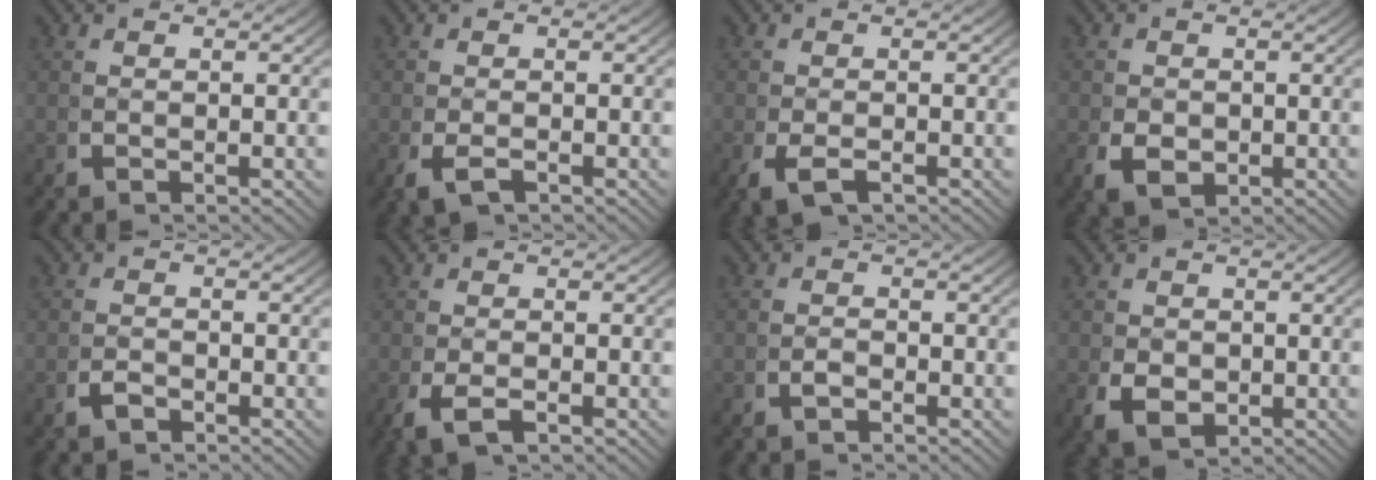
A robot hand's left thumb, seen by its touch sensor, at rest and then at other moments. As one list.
[{"total": 1.8, "force": [-1.1, 0.9, 1.1], "torque": [-0.034, -0.011, -0.010]}, {"total": 2.4, "force": [-1.4, 1.3, 1.4], "torque": [-0.041, -0.014, -0.016]}, {"total": 3.4, "force": [-0.7, 2.6, 2.1], "torque": [-0.045, -0.020, -0.002]}, {"total": 1.4, "force": [-1.2, 0.5, 0.4], "torque": [-0.011, -0.006, -0.021]}, {"total": 2.3, "force": [-1.2, 1.2, 1.6], "torque": [-0.048, -0.012, -0.015]}, {"total": 1.1, "force": [-0.9, 0.5, 0.4], "torque": [-0.013, -0.004, -0.016]}, {"total": 3.8, "force": [-0.8, 2.9, 2.3], "torque": [-0.053, -0.023, 0.000]}]